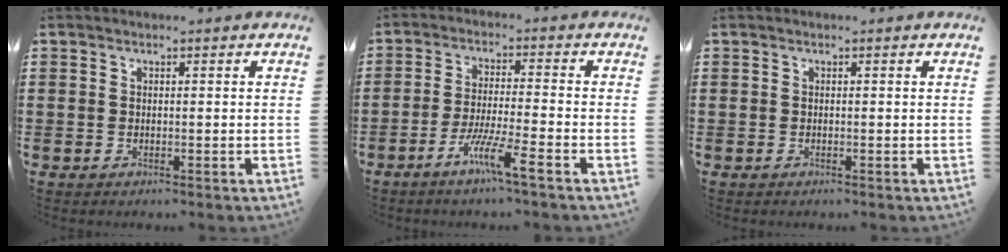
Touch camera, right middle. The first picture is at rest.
{"total": 6.7, "force": [-4.4, 0.1, 5.1], "torque": [-0.096, -0.009, -0.081]}
{"total": 0.0}